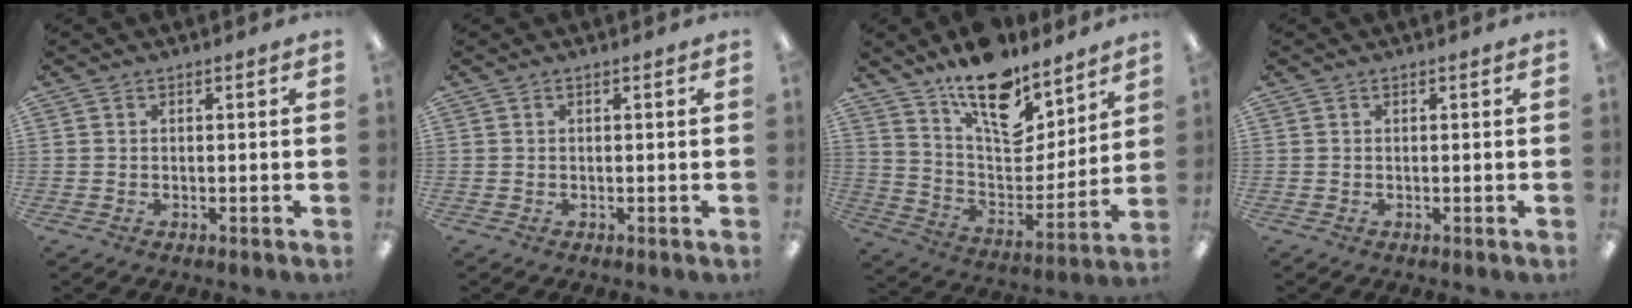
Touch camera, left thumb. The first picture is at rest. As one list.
[{"total": 0.0}, {"total": 17.6, "force": [13.4, 7.8, 8.4], "torque": [-0.135, -0.103, 0.236]}, {"total": 0.0}]